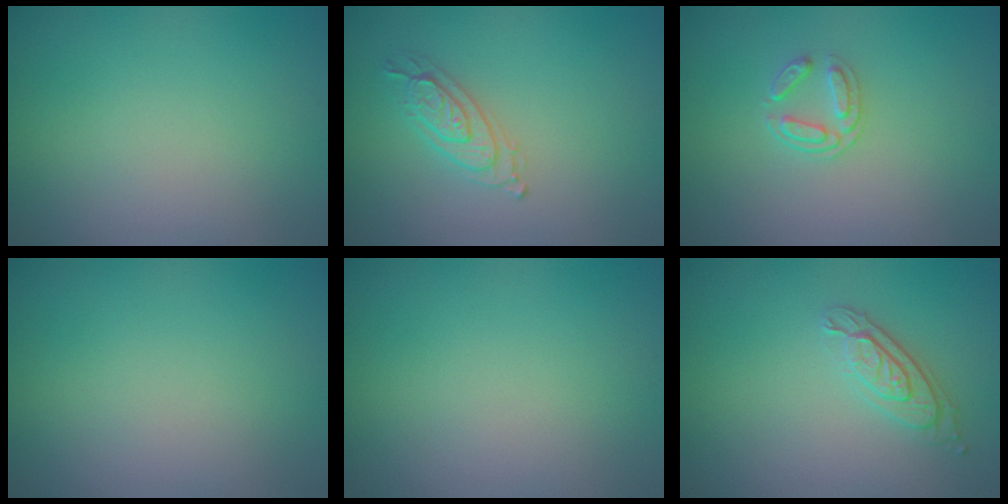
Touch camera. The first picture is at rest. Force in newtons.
{"total": 2.1, "press": 2.1, "slide": 0.5}
{"total": 1.7, "press": 1.3, "slide": 1.1}
{"total": 0.0}
{"total": 0.0}
{"total": 2.4, "press": 1.9, "slide": 1.4}